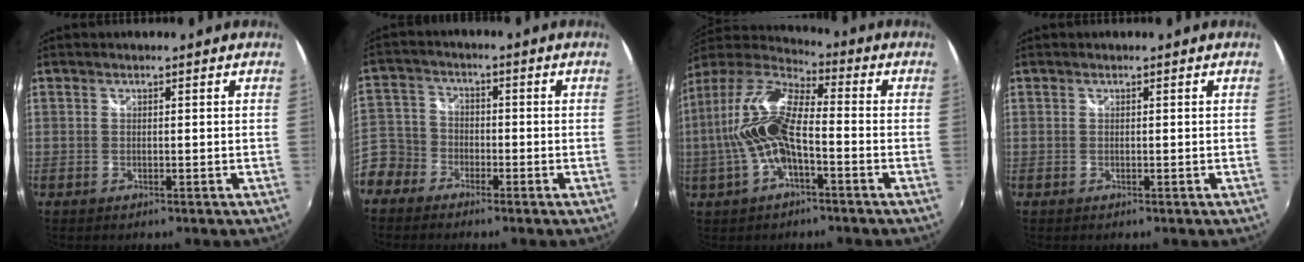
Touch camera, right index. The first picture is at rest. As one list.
[{"total": 9.7, "force": [-5.6, 7.5, 2.3], "torque": [-0.070, 0.025, -0.120]}, {"total": 15.3, "force": [-2.5, 5.8, 14.0], "torque": [-0.276, 0.007, -0.050]}, {"total": 0.0}]